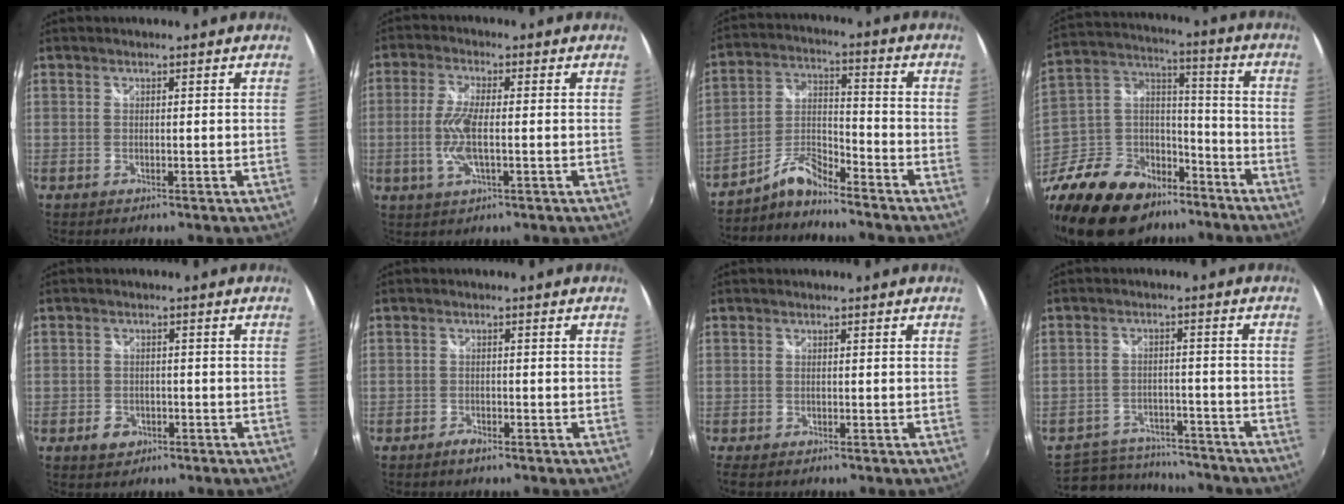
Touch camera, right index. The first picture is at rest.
{"total": 7.1, "force": [-1.2, 1.7, 6.8], "torque": [-0.142, -0.004, -0.023]}
{"total": 6.4, "force": [-5.9, 0.5, 2.3], "torque": [-0.057, 0.028, -0.122]}
{"total": 26.9, "force": [-18.4, 15.0, 12.7], "torque": [-0.291, 0.034, -0.293]}
{"total": 3.2, "force": [-1.6, 2.6, 1.0], "torque": [-0.025, 0.005, -0.022]}
{"total": 2.1, "force": [-1.7, 0.8, 0.9], "torque": [-0.023, -0.003, -0.034]}
{"total": 1.5, "force": [-0.7, 0.5, 1.2], "torque": [-0.028, -0.004, -0.011]}
{"total": 12.3, "force": [-10.0, 6.2, 3.3], "torque": [-0.091, 0.014, -0.131]}